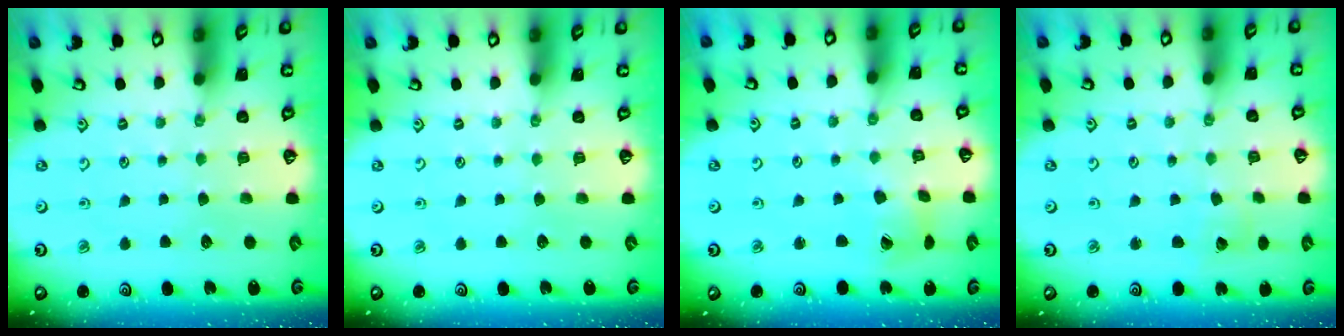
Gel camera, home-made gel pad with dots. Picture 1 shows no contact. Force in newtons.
{"total": 0.0}
{"total": 4.3, "press": 4.3, "slide": 0.4}
{"total": 3.6, "press": 3.6, "slide": 0.4}